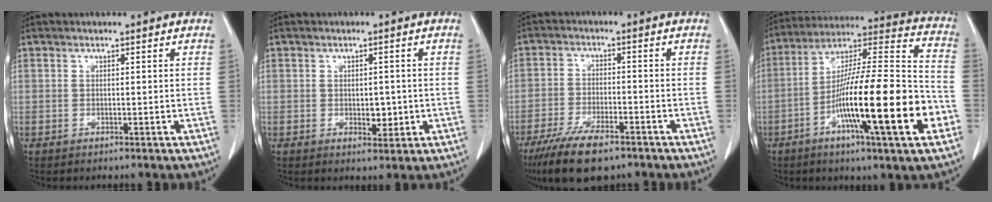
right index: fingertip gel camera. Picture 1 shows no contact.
{"total": 3.0, "force": [-0.5, 1.7, 2.5], "torque": [-0.032, 0.000, 0.000]}
{"total": 10.2, "force": [-7.3, 3.1, 6.5], "torque": [-0.114, -0.016, -0.123]}
{"total": 23.1, "force": [-7.7, 1.7, 21.7], "torque": [-0.340, -0.012, -0.131]}